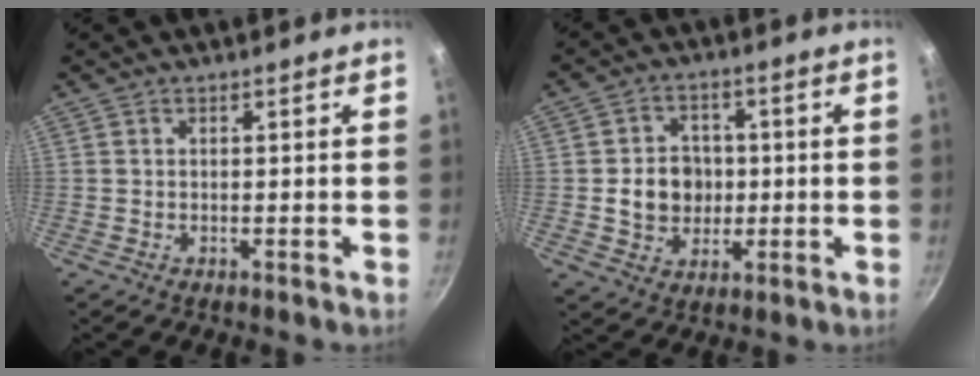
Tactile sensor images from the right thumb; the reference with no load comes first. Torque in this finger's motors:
{"motor_torque": [0.50, 1.80, 0.84, -0.48, 0.09]}